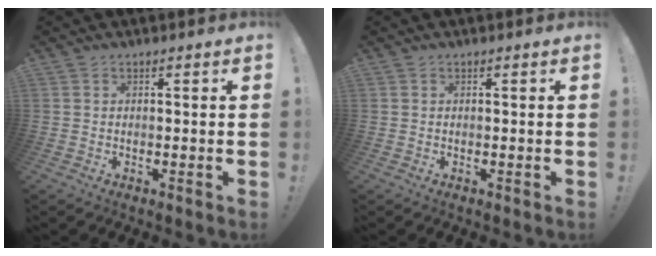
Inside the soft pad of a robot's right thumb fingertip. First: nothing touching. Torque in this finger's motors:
{"motor_torque": [0.00, 0.00, 0.00, 0.00, 0.00]}